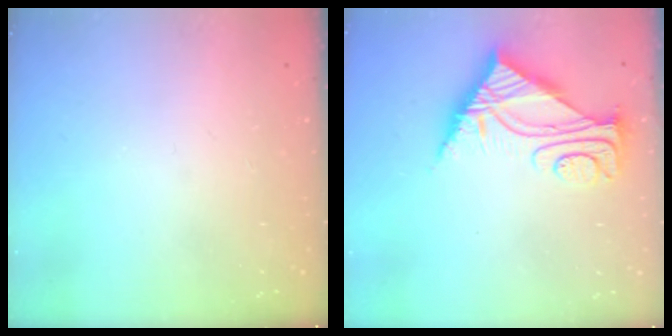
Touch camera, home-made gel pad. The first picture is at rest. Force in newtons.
{"total": 7.7, "press": 7.7, "slide": 0.8}